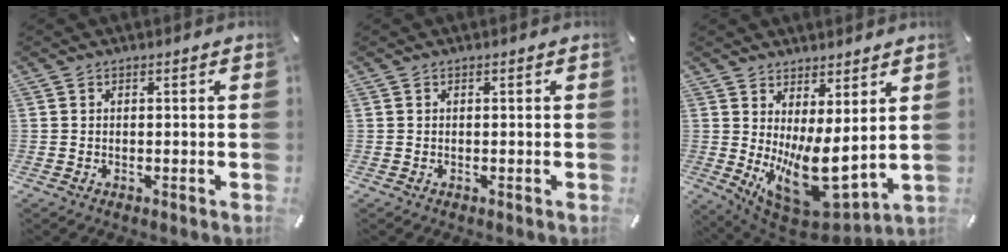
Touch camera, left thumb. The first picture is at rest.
{"total": 0.0}
{"total": 15.0, "force": [0.5, 8.3, 12.5], "torque": [-0.186, -0.052, 0.032]}